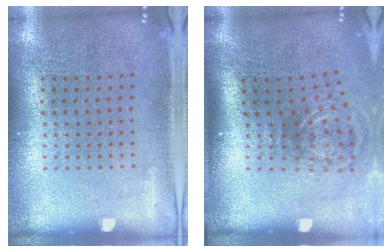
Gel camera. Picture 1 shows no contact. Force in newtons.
{"total": 2.2, "press": 1.4, "slide": 1.7}